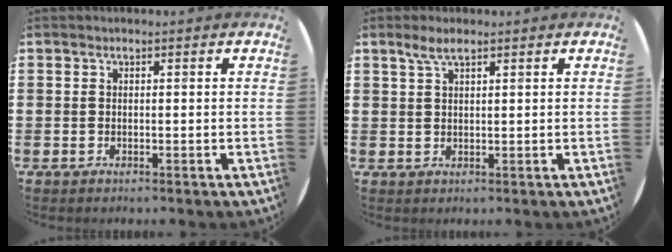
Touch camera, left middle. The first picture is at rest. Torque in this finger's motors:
{"motor_torque": [0.24, -0.17, 0.03, 0.00]}